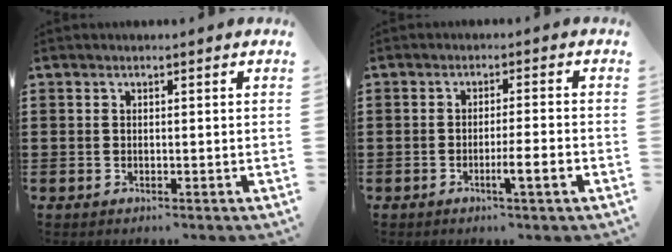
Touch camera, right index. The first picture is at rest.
{"total": 3.6, "force": [-1.5, -0.1, 3.3], "torque": [-0.053, -0.007, -0.028]}